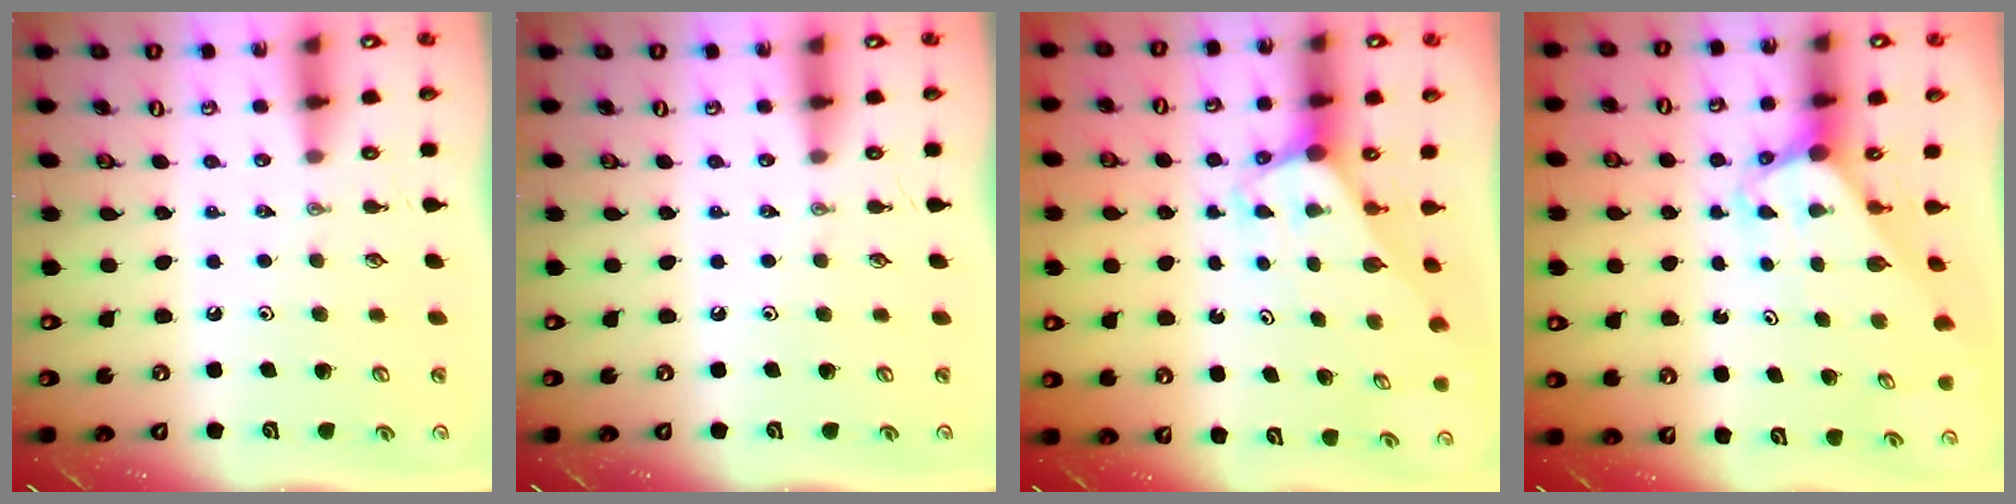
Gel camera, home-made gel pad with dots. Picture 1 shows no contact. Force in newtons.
{"total": 0.0}
{"total": 3.0, "press": 3.0, "slide": 0.2}
{"total": 3.2, "press": 3.2, "slide": 0.2}